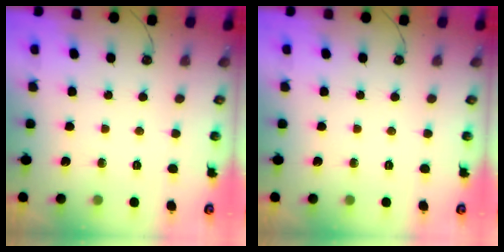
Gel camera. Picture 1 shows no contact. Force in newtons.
{"total": 0.0}